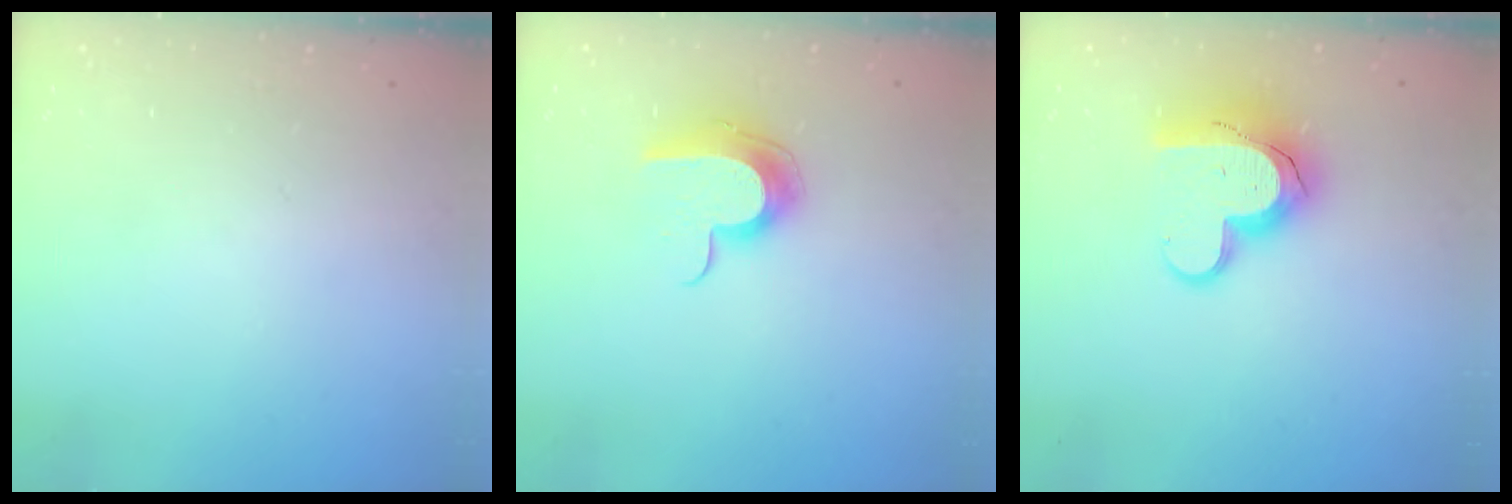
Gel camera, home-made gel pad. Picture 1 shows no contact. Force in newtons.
{"total": 11.6, "press": 11.6, "slide": 0.8}
{"total": 14.1, "press": 14.0, "slide": 1.2}